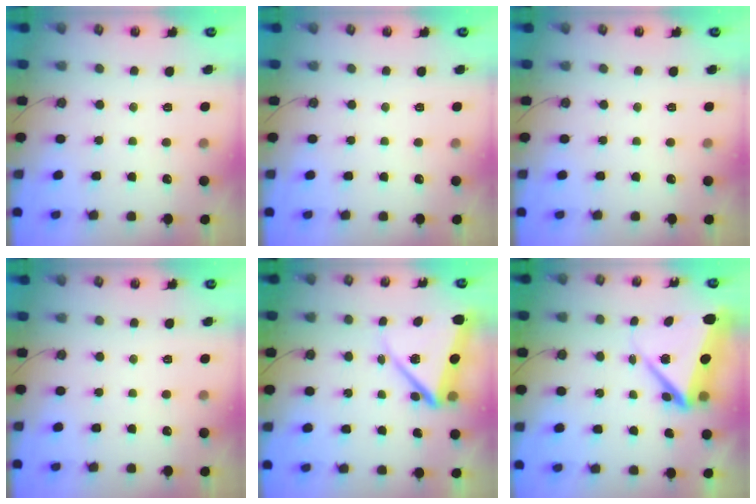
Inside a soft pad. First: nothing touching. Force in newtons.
{"total": 0.0}
{"total": 0.0}
{"total": 0.0}
{"total": 11.9, "press": 11.8, "slide": 1.4}
{"total": 9.5, "press": 9.4, "slide": 1.8}